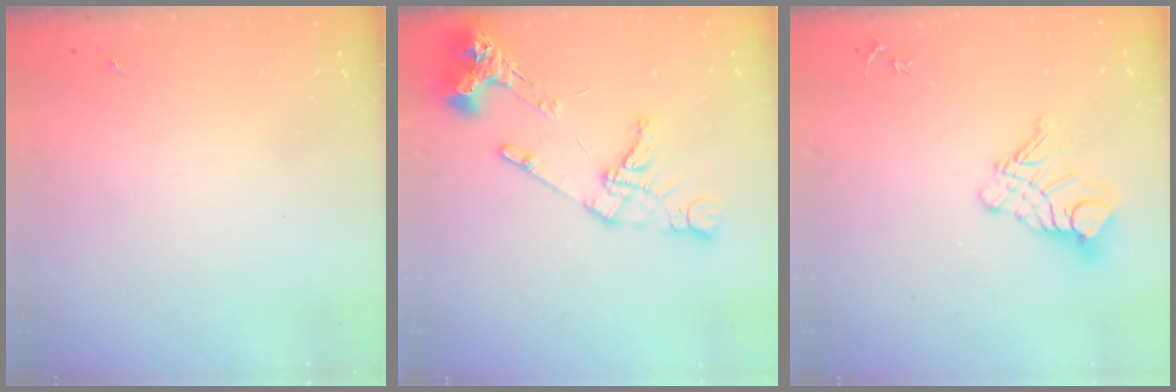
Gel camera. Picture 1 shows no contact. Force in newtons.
{"total": 15.7, "press": 15.5, "slide": 1.9}
{"total": 12.1, "press": 12.0, "slide": 1.2}